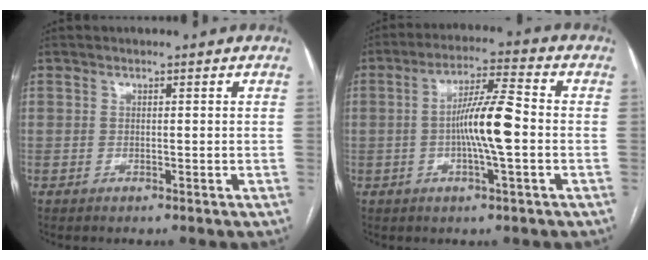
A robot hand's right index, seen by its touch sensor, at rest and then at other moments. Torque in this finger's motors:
{"motor_torque": [0.80, 0.29, 0.23, 0.09]}